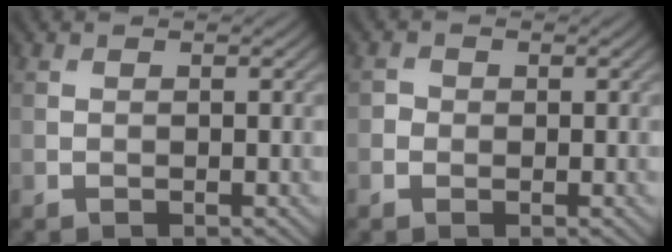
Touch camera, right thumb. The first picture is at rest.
{"total": 1.1, "force": [-0.2, 1.0, 0.2], "torque": [-0.001, -0.003, -0.008]}